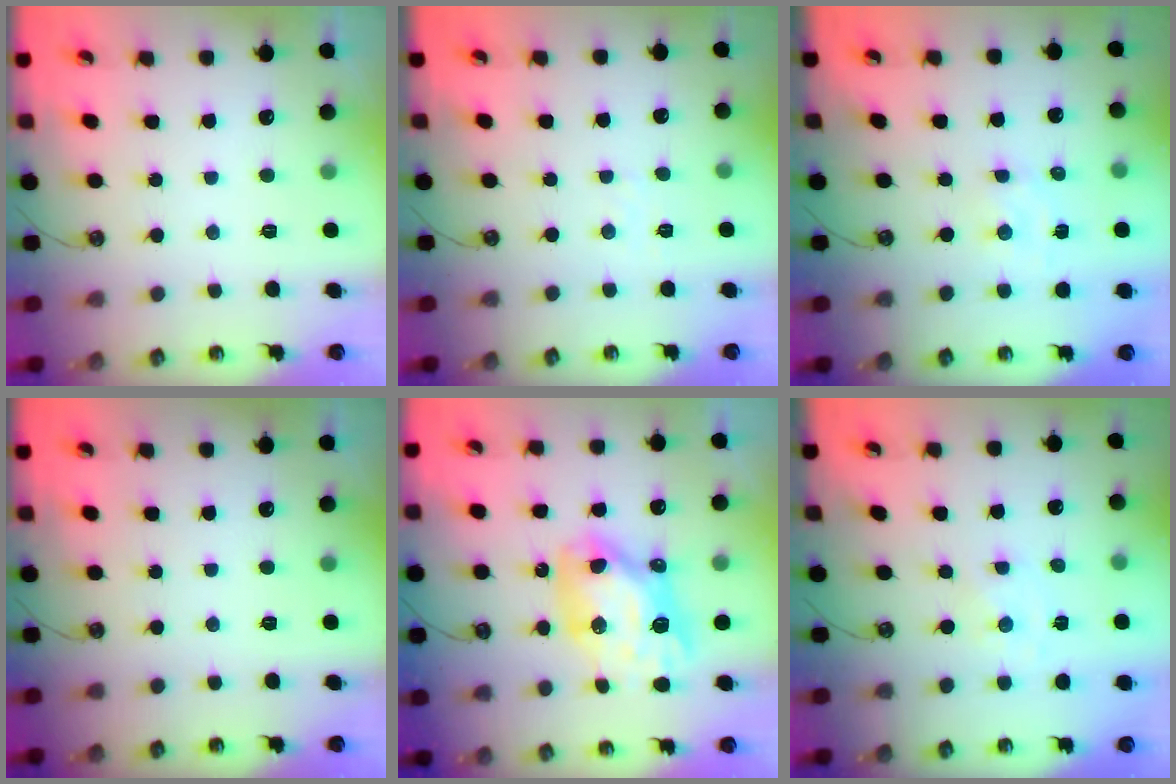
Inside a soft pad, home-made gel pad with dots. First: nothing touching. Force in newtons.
{"total": 3.2, "press": 3.2, "slide": 0.5}
{"total": 1.6, "press": 1.6, "slide": 0.2}
{"total": 0.0}
{"total": 12.3, "press": 12.3, "slide": 0.8}
{"total": 0.0}